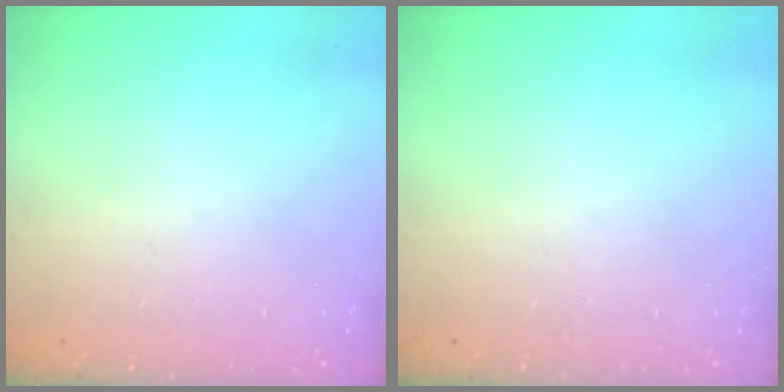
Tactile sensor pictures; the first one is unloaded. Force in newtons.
{"total": 0.0}